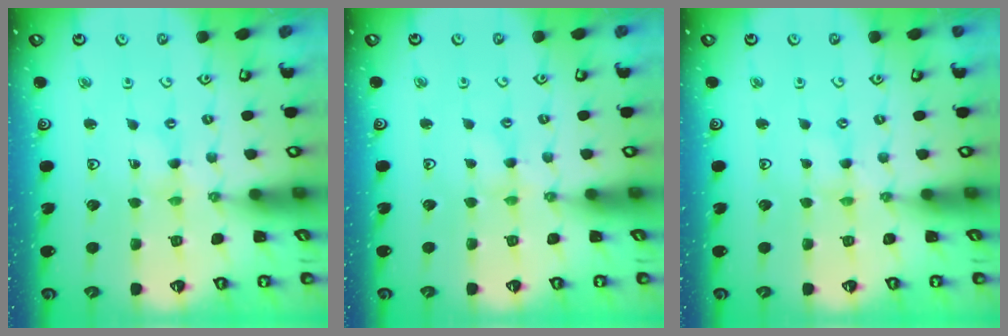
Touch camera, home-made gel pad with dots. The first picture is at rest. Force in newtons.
{"total": 2.3, "press": 2.3, "slide": 0.3}
{"total": 0.0}